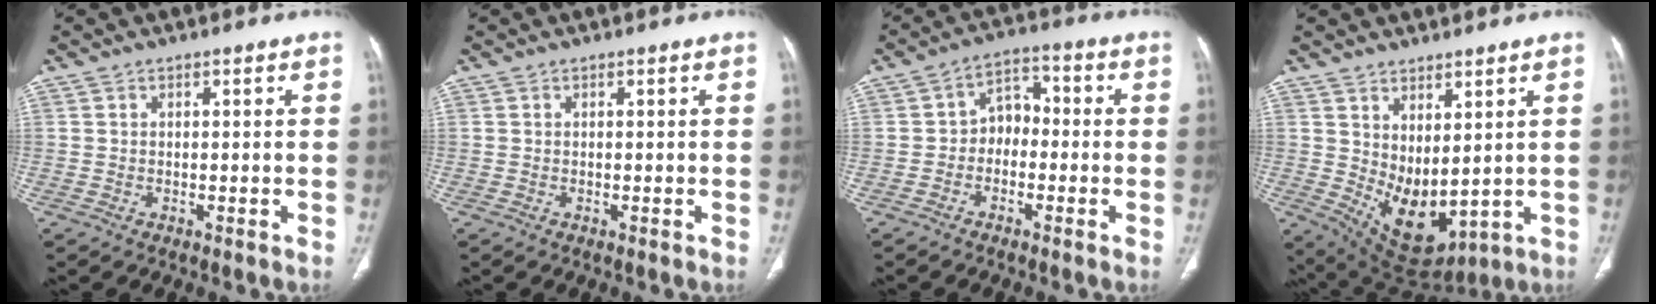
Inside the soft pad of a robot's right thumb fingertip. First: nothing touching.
{"total": 0.0}
{"total": 5.8, "force": [-1.2, 4.5, 3.6], "torque": [-0.030, 0.033, -0.037]}
{"total": 10.5, "force": [1.9, 5.7, 8.6], "torque": [-0.130, -0.031, 0.065]}